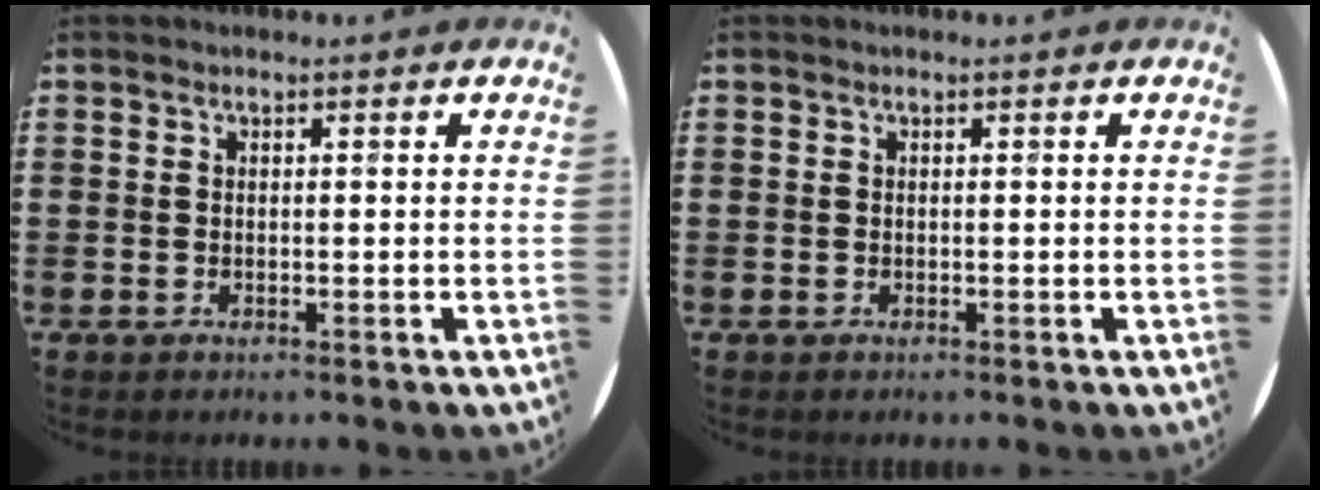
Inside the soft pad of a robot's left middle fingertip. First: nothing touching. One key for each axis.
{"total": 0.0}